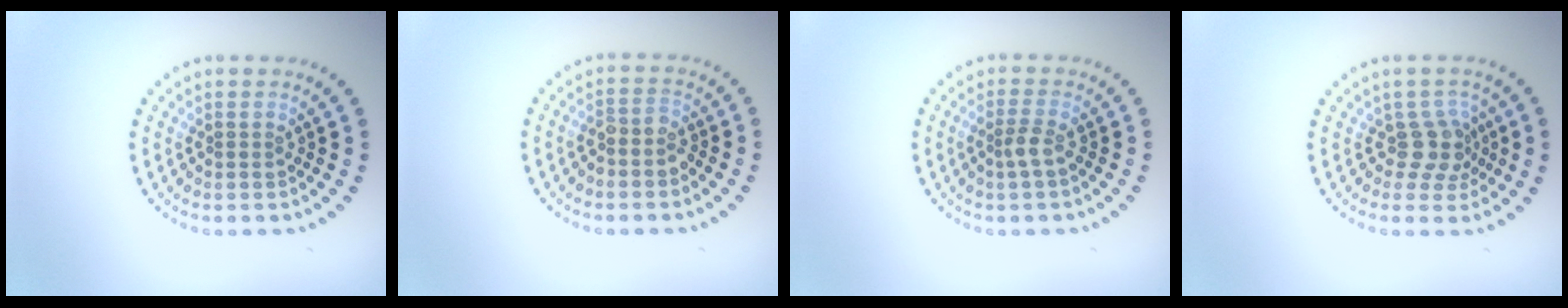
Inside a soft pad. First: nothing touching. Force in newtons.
{"total": 1.7, "press": 1.5, "slide": 0.8}
{"total": 1.3, "press": 1.0, "slide": 0.9}
{"total": 2.7, "press": 2.0, "slide": 1.8}